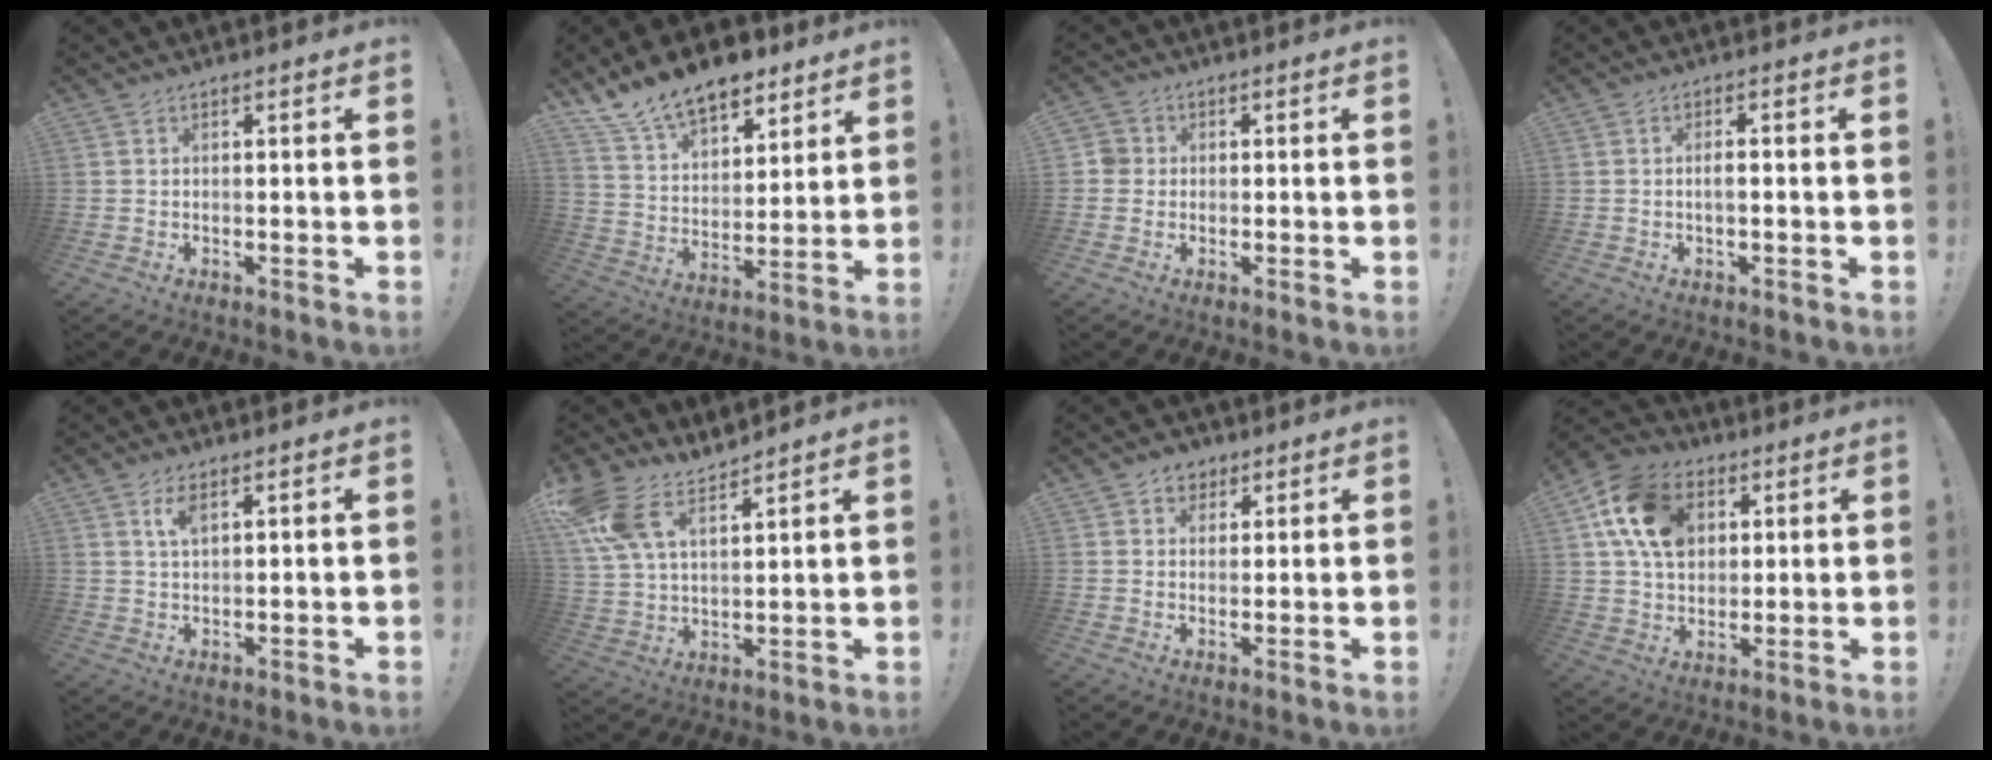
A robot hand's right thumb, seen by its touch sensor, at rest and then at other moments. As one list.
[{"total": 15.3, "force": [11.8, 7.5, 6.0], "torque": [-0.118, -0.075, 0.220]}, {"total": 3.6, "force": [-0.1, 3.4, 0.9], "torque": [-0.022, 0.013, 0.001]}, {"total": 2.4, "force": [-0.5, 0.4, 2.3], "torque": [-0.042, 0.005, -0.010]}, {"total": 4.2, "force": [2.1, 1.9, 3.1], "torque": [-0.057, -0.002, 0.036]}, {"total": 12.4, "force": [9.5, 5.8, 5.6], "torque": [-0.130, -0.045, 0.188]}, {"total": 4.6, "force": [2.5, 3.8, 0.9], "torque": [0.003, -0.011, 0.044]}, {"total": 16.8, "force": [5.9, 12.4, 9.5], "torque": [-0.166, -0.009, 0.120]}]